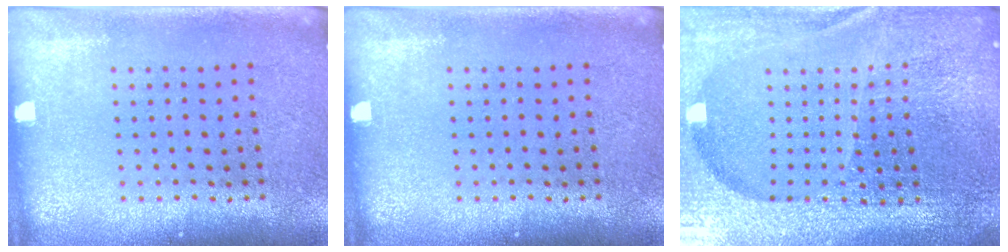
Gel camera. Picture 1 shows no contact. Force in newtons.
{"total": 0.0}
{"total": 6.6, "press": 5.8, "slide": 3.2}